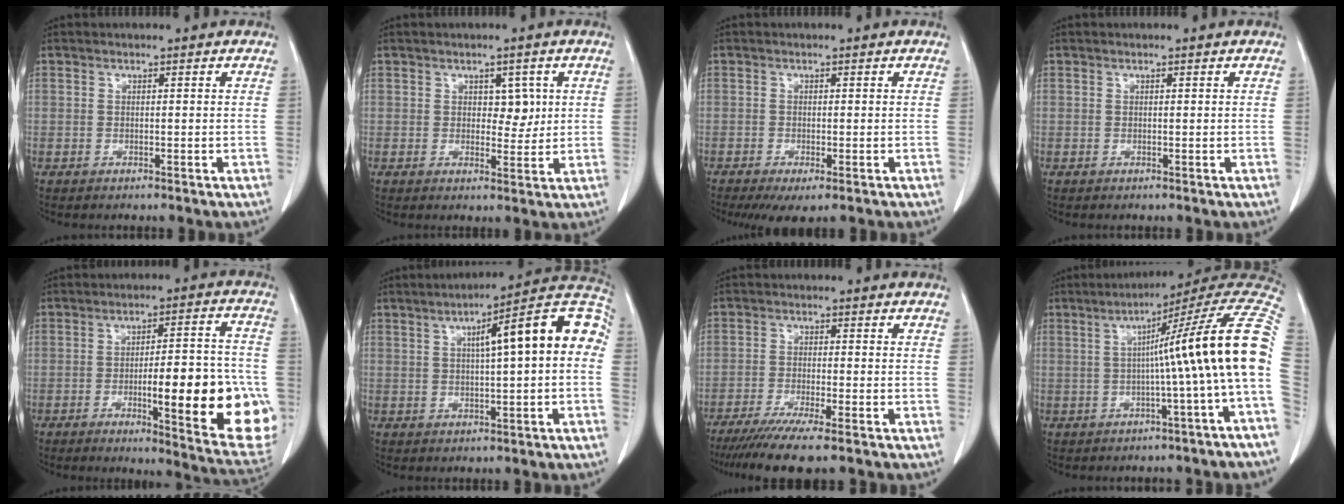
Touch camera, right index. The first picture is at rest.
{"total": 3.3, "force": [1.0, 2.0, 2.5], "torque": [-0.025, -0.002, 0.015]}
{"total": 4.1, "force": [-2.7, 1.0, 3.0], "torque": [-0.047, -0.014, -0.039]}
{"total": 0.0}
{"total": 19.5, "force": [-4.4, 3.0, 18.7], "torque": [-0.177, 0.011, -0.044]}
{"total": 13.3, "force": [2.1, 1.9, 13.0], "torque": [-0.175, 0.043, 0.022]}
{"total": 9.9, "force": [-7.9, 0.0, 6.1], "torque": [-0.088, -0.025, -0.124]}
{"total": 15.5, "force": [-0.7, -2.2, 15.4], "torque": [-0.188, 0.033, -0.021]}